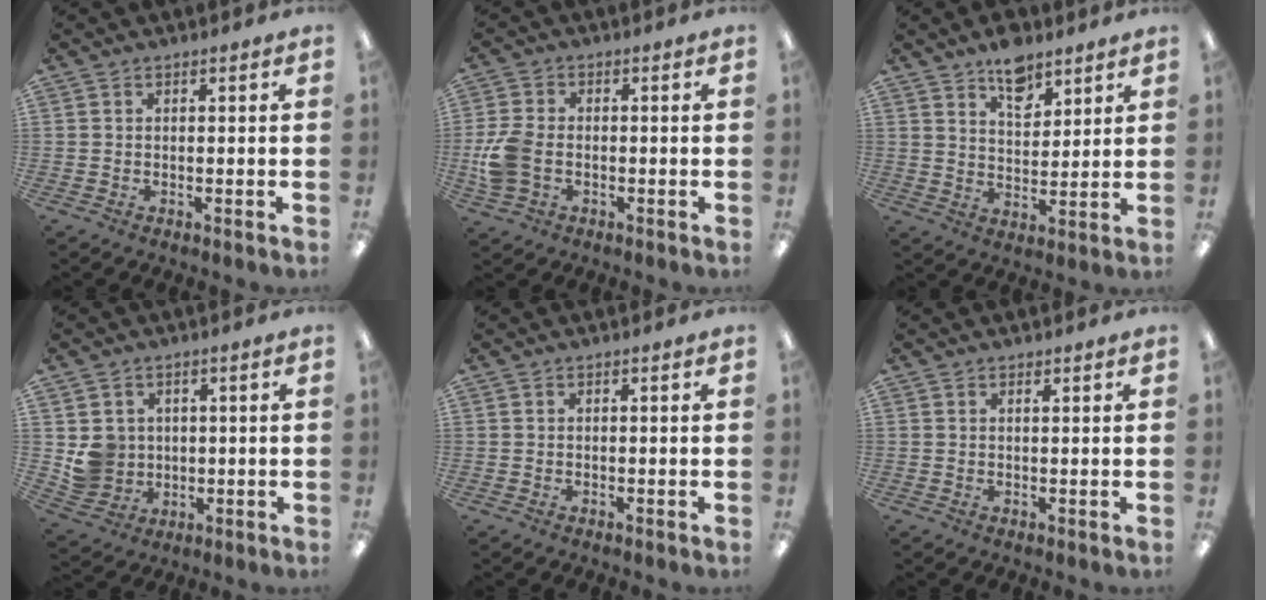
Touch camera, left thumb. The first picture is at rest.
{"total": 7.9, "force": [-1.6, 5.6, 5.4], "torque": [-0.119, 0.011, -0.029]}
{"total": 9.0, "force": [6.6, 4.7, 3.9], "torque": [-0.050, -0.034, 0.114]}
{"total": 6.5, "force": [1.1, 6.3, 1.2], "torque": [-0.019, 0.004, 0.028]}
{"total": 0.0}
{"total": 0.6, "force": [0.6, 0.2, 0.2], "torque": [0.003, -0.004, 0.009]}